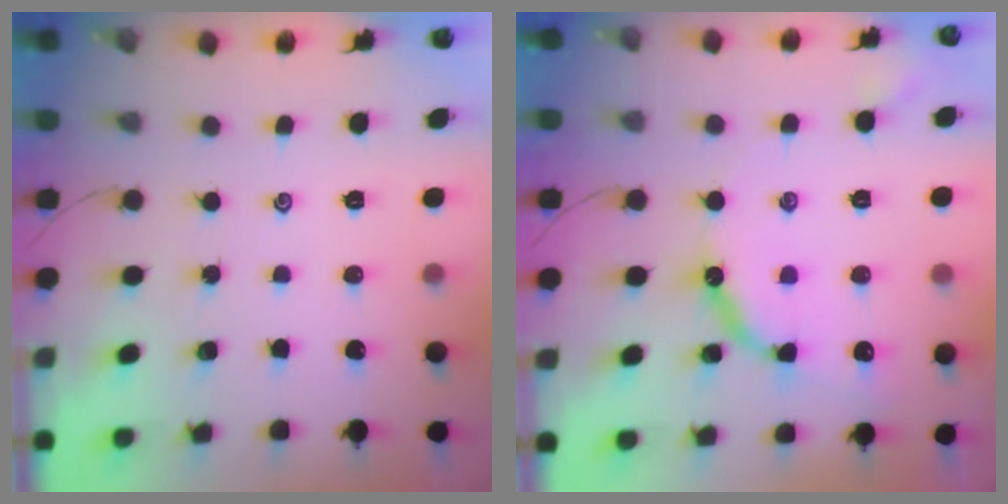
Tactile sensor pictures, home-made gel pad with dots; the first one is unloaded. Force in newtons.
{"total": 10.1, "press": 10.0, "slide": 1.3}